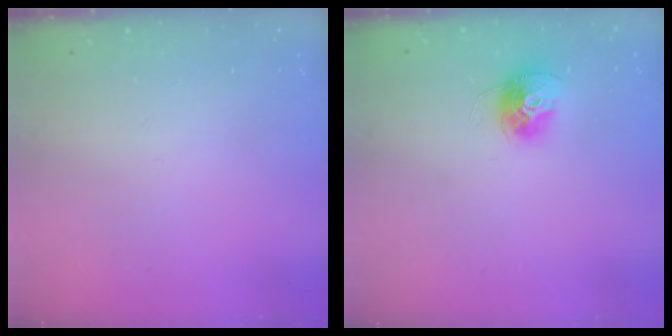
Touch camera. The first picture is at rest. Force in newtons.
{"total": 12.1, "press": 12.1, "slide": 1.1}